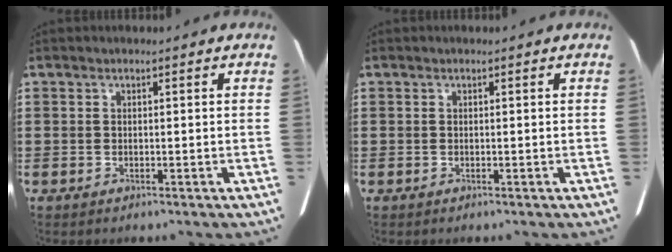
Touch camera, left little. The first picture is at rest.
{"total": 0.0}